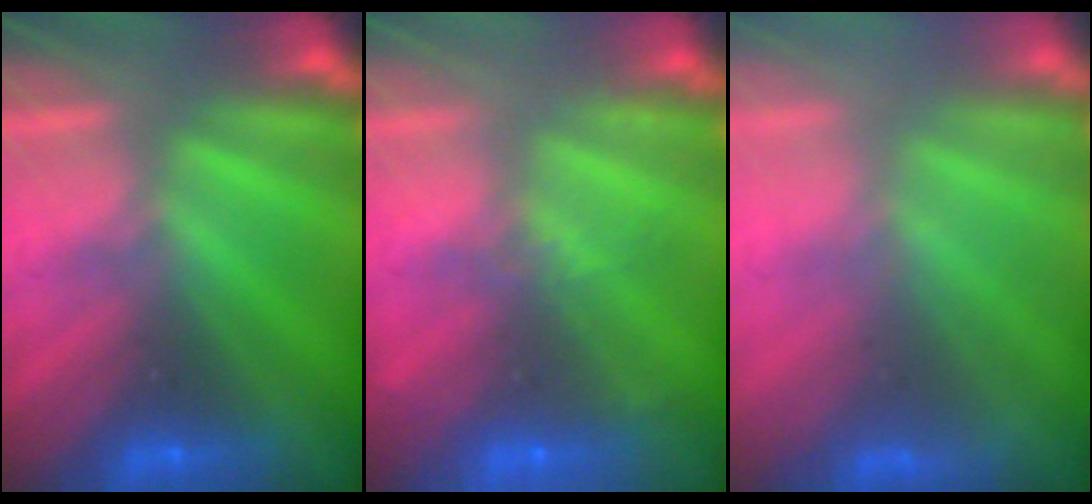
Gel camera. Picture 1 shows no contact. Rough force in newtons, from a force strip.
{"total": 2.2}
{"total": 1.3}